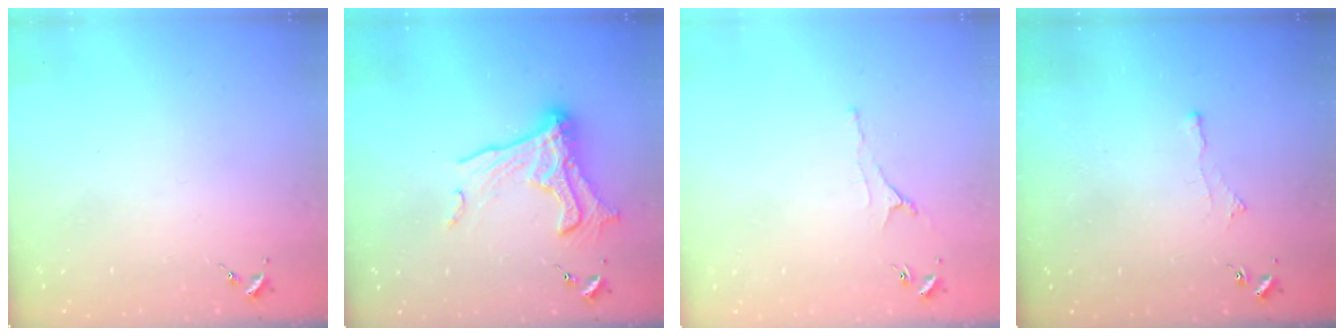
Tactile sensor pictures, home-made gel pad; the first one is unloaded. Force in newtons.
{"total": 17.5, "press": 17.4, "slide": 1.6}
{"total": 3.0, "press": 2.9, "slide": 0.6}
{"total": 2.8, "press": 2.7, "slide": 0.5}